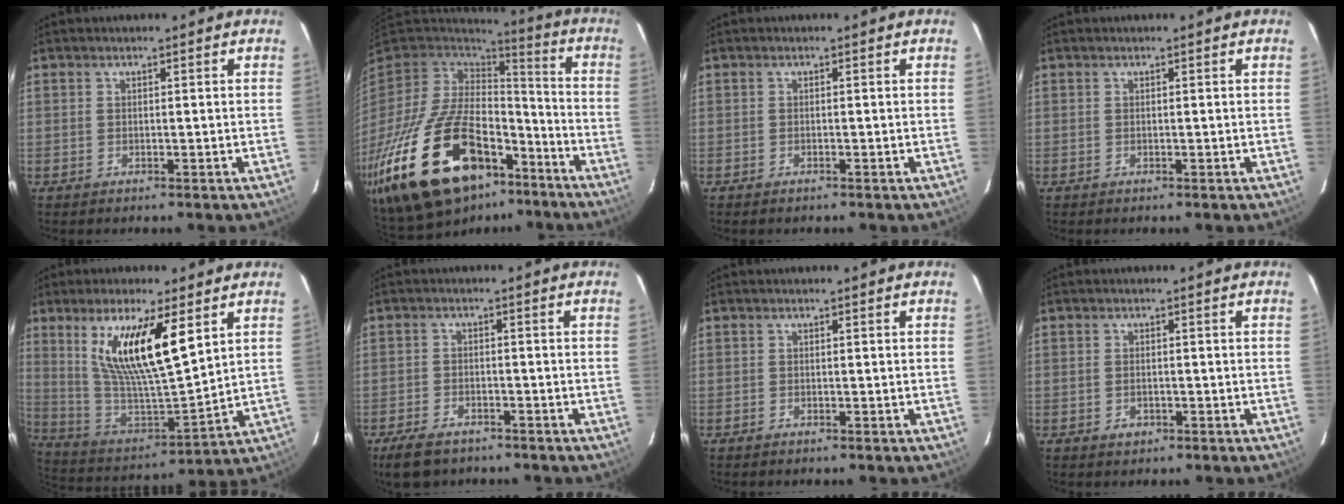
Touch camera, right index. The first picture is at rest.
{"total": 33.9, "force": [-18.8, 17.5, 22.2], "torque": [-0.463, -0.027, -0.291]}
{"total": 0.6, "force": [-0.5, 0.2, 0.2], "torque": [-0.005, -0.001, -0.010]}
{"total": 0.0}
{"total": 17.5, "force": [7.9, 4.3, 15.0], "torque": [-0.275, -0.009, 0.160]}
{"total": 7.0, "force": [-5.4, 3.3, 3.0], "torque": [-0.085, -0.004, -0.092]}
{"total": 0.0}
{"total": 1.5, "force": [-0.7, 1.2, 0.6], "torque": [-0.009, 0.002, -0.008]}